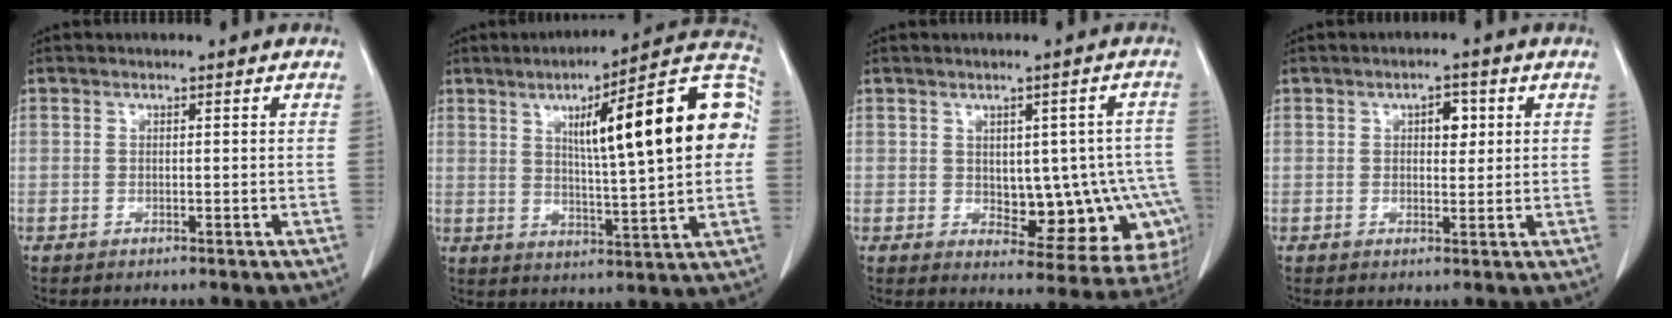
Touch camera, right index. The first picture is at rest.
{"total": 20.2, "force": [4.0, 2.7, 19.6], "torque": [-0.266, 0.035, 0.050]}
{"total": 12.8, "force": [-1.9, 6.8, 10.7], "torque": [-0.099, 0.020, -0.003]}
{"total": 3.1, "force": [1.0, 1.7, 2.4], "torque": [-0.031, 0.006, 0.013]}